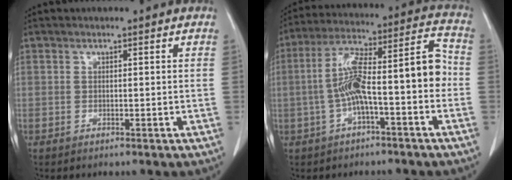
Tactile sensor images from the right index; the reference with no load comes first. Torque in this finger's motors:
{"motor_torque": [0.73, 0.06, 0.42, 0.16]}